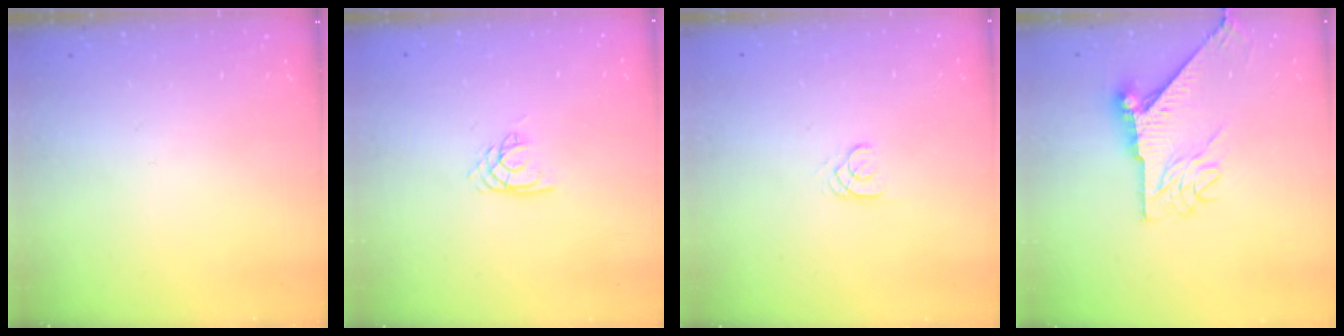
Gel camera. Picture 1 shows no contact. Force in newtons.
{"total": 2.1, "press": 2.1, "slide": 0.1}
{"total": 1.7, "press": 1.7, "slide": 0.2}
{"total": 10.8, "press": 10.7, "slide": 1.1}